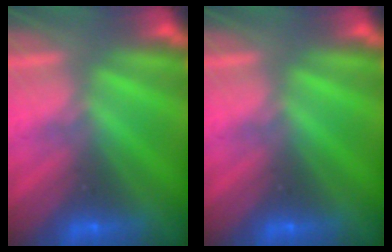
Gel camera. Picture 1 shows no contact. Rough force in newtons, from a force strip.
{"total": 0.0}